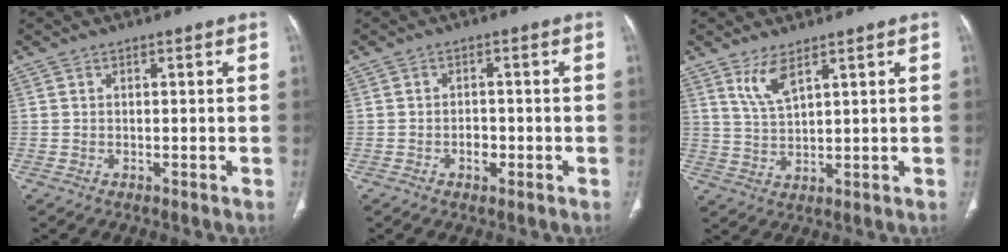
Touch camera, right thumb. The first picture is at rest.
{"total": 2.4, "force": [-0.9, 1.6, 1.5], "torque": [-0.014, 0.006, -0.015]}
{"total": 5.0, "force": [3.2, 1.4, 3.6], "torque": [-0.075, -0.023, 0.073]}